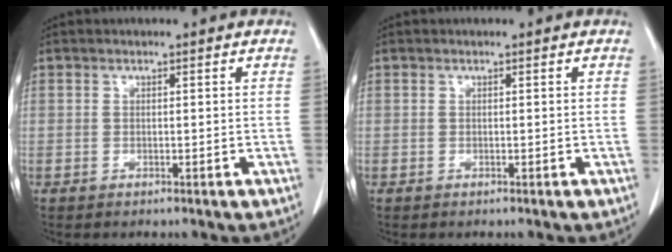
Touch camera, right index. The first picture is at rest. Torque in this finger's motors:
{"motor_torque": [0.00, 0.00, 0.00, 0.00]}